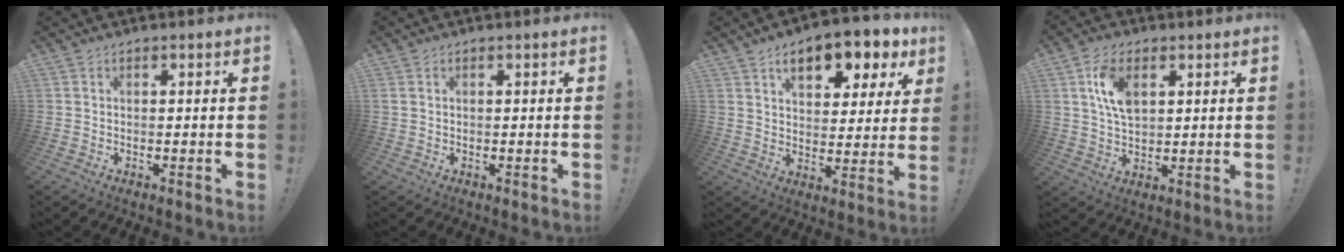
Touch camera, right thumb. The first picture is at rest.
{"total": 0.8, "force": [0.4, 0.5, 0.5], "torque": [-0.013, 0.003, 0.008]}
{"total": 11.4, "force": [6.2, 5.8, 7.6], "torque": [-0.109, -0.035, 0.104]}
{"total": 10.0, "force": [3.7, 6.0, 7.1], "torque": [-0.125, -0.001, 0.068]}